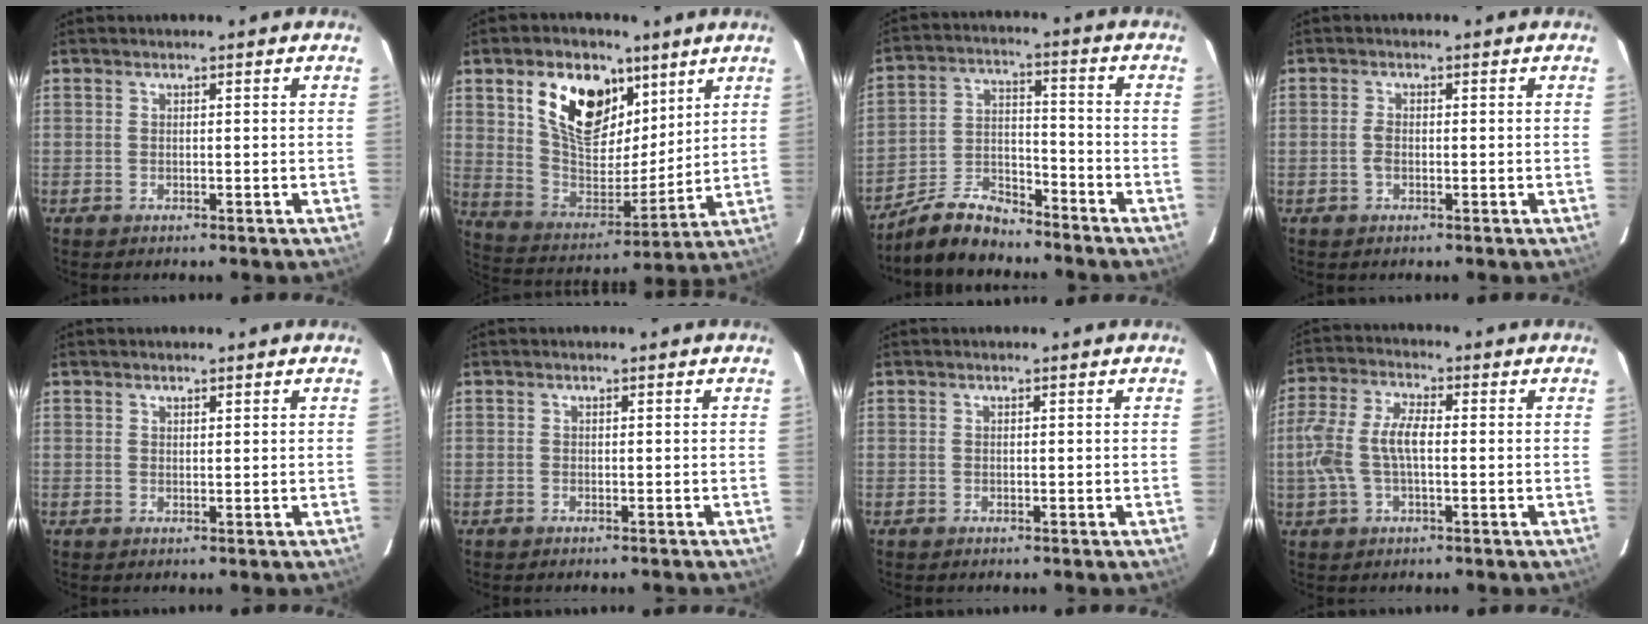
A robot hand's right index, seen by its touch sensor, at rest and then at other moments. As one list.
[{"total": 18.1, "force": [9.1, 10.4, 11.8], "torque": [-0.217, 0.012, 0.172]}, {"total": 9.5, "force": [-8.4, 3.1, 3.2], "torque": [-0.077, 0.022, -0.156]}, {"total": 1.7, "force": [-0.5, 1.0, 1.4], "torque": [-0.030, 0.002, -0.011]}, {"total": 0.8, "force": [0.7, 0.3, 0.2], "torque": [-0.004, 0.002, 0.013]}, {"total": 0.6, "force": [-0.6, 0.1, 0.1], "torque": [-0.004, -0.001, -0.010]}, {"total": 0.0}, {"total": 9.3, "force": [-0.7, 4.0, 8.4], "torque": [-0.182, 0.012, -0.014]}]